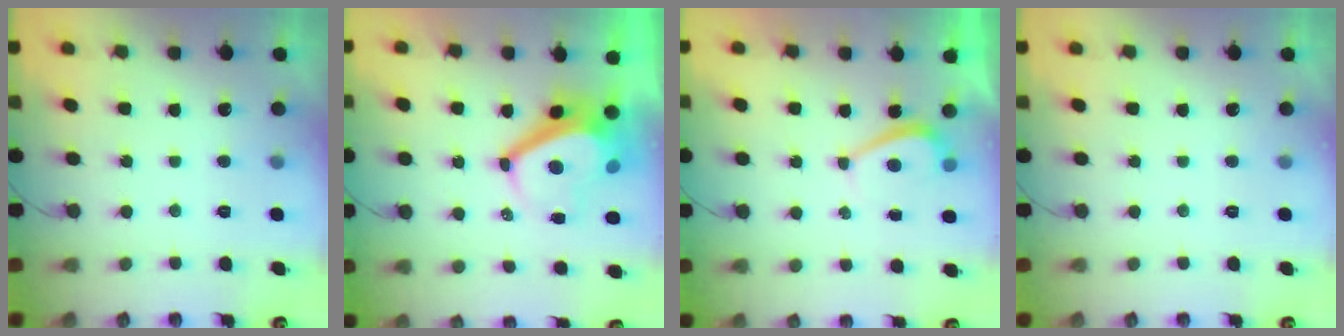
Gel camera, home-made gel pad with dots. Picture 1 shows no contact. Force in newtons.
{"total": 6.9, "press": 6.9, "slide": 0.8}
{"total": 1.8, "press": 1.7, "slide": 0.6}
{"total": 0.0}